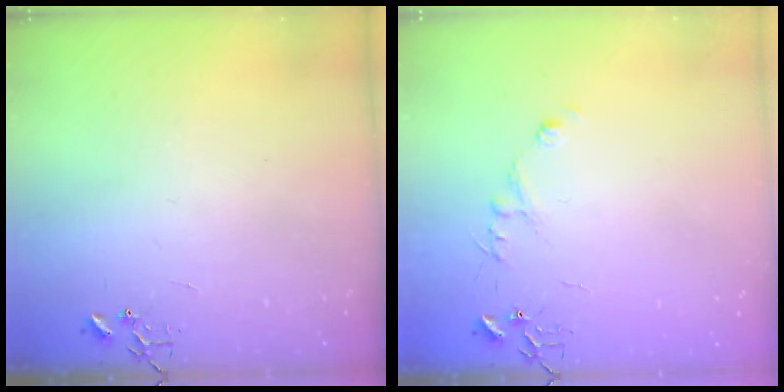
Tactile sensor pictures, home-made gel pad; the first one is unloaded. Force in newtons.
{"total": 5.5, "press": 5.5, "slide": 0.6}